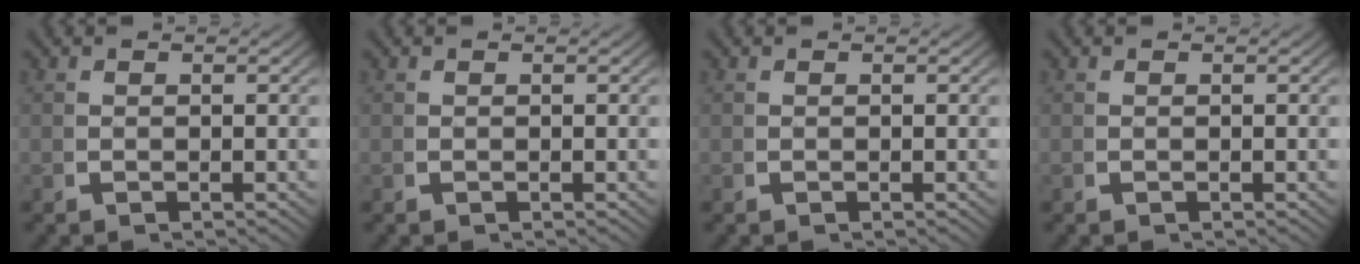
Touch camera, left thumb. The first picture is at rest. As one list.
[{"total": 0.0}, {"total": 0.0}, {"total": 0.0}]